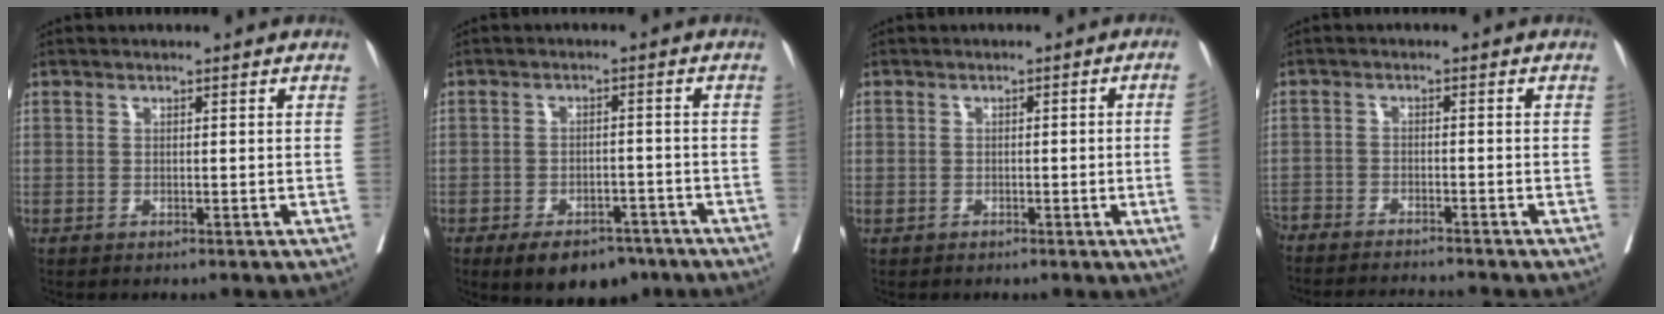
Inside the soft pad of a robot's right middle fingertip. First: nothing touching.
{"total": 8.7, "force": [-6.2, 4.3, 4.3], "torque": [-0.052, 0.004, -0.091]}
{"total": 4.0, "force": [-0.6, -0.9, 3.8], "torque": [-0.048, 0.005, -0.005]}
{"total": 11.3, "force": [-10.7, 0.5, 3.7], "torque": [-0.048, -0.013, -0.161]}